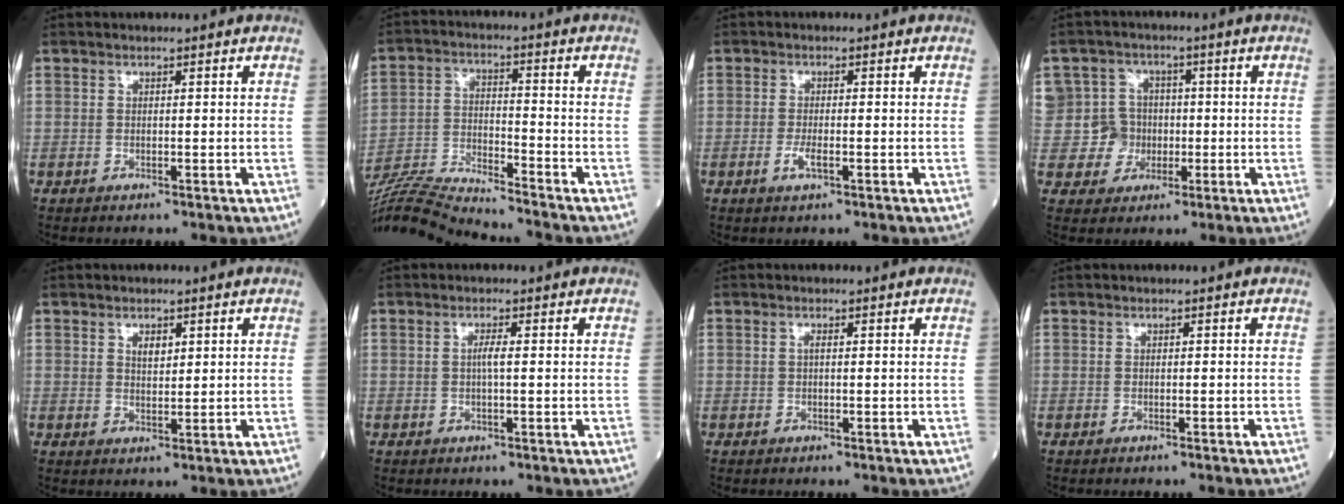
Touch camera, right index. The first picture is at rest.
{"total": 13.9, "force": [-13.3, -1.1, 3.8], "torque": [-0.069, -0.002, -0.238]}
{"total": 2.2, "force": [-0.8, 0.6, 2.0], "torque": [-0.043, -0.002, -0.013]}
{"total": 7.9, "force": [0.1, 7.8, 0.6], "torque": [-0.019, 0.033, 0.013]}
{"total": 2.0, "force": [1.0, 1.0, 1.5], "torque": [-0.023, 0.000, 0.019]}
{"total": 1.5, "force": [0.0, 0.0, 1.5], "torque": [-0.029, 0.001, -0.001]}
{"total": 0.6, "force": [0.1, 0.1, 0.6], "torque": [-0.016, 0.000, 0.001]}
{"total": 0.6, "force": [-0.6, 0.0, 0.2], "torque": [-0.007, -0.001, -0.011]}